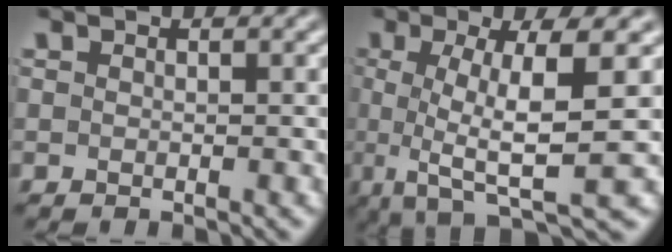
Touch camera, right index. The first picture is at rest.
{"total": 8.3, "force": [-1.7, 2.2, 7.8], "torque": [-0.141, -0.035, -0.001]}